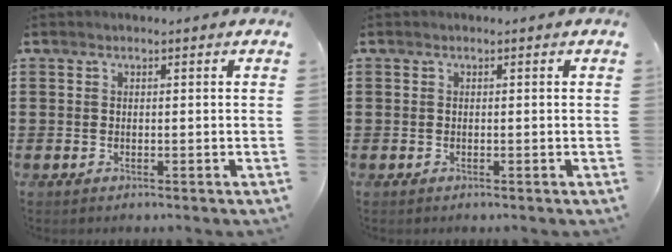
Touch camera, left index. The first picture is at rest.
{"total": 0.0}